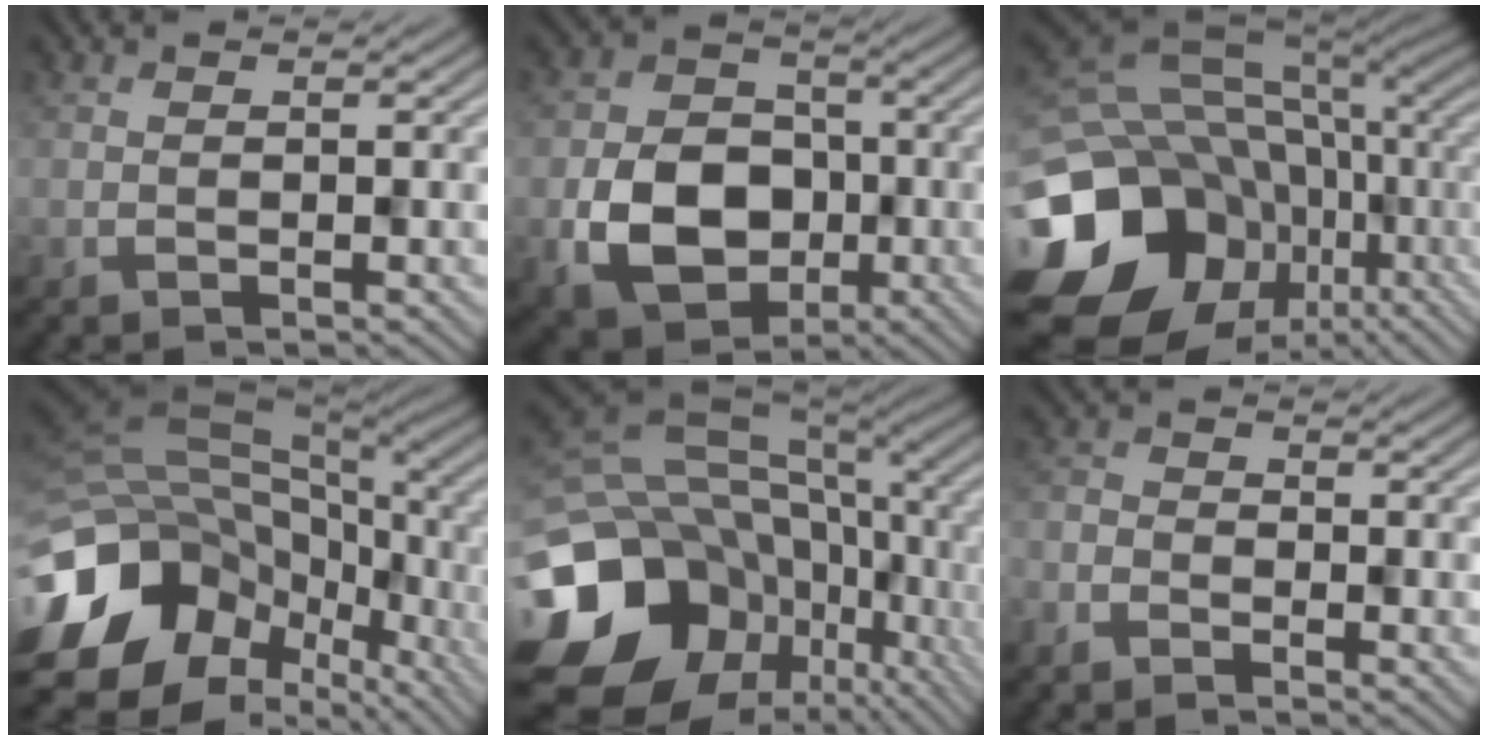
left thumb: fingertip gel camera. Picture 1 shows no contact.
{"total": 9.5, "force": [-2.5, 7.5, 5.3], "torque": [-0.110, -0.016, -0.051]}
{"total": 18.7, "force": [-3.5, 14.3, 11.6], "torque": [-0.270, -0.031, -0.023]}
{"total": 17.4, "force": [-6.4, 12.1, 10.6], "torque": [-0.234, -0.004, -0.085]}
{"total": 20.3, "force": [-4.4, 16.3, 11.3], "torque": [-0.261, -0.029, -0.053]}
{"total": 2.6, "force": [-2.4, 1.1, 0.3], "torque": [-0.002, -0.005, -0.054]}